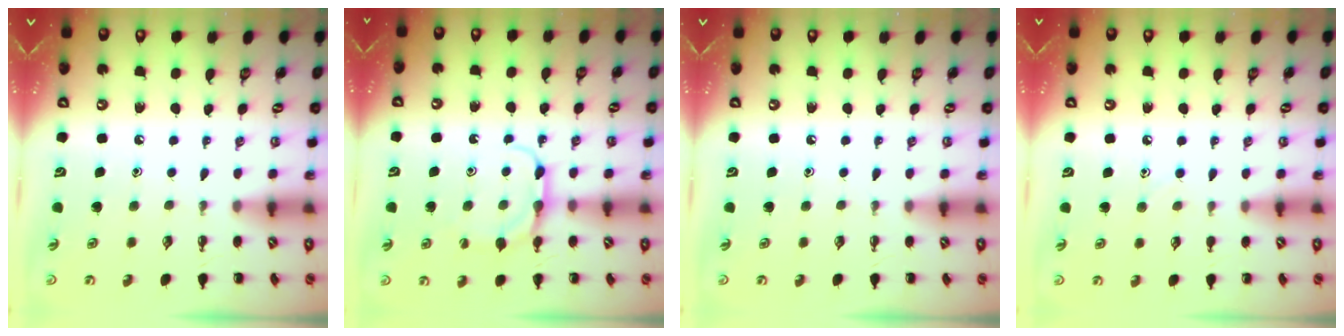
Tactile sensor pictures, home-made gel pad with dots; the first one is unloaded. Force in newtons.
{"total": 5.3, "press": 5.2, "slide": 0.9}
{"total": 0.0}
{"total": 4.0, "press": 3.7, "slide": 1.6}